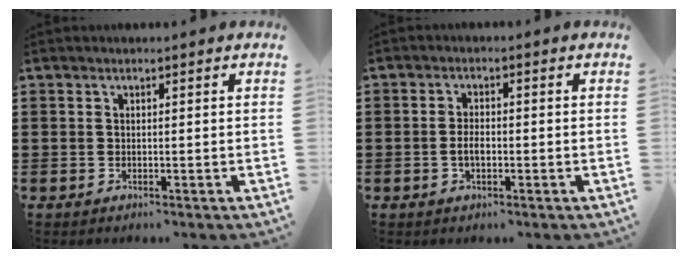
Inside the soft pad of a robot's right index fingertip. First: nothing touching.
{"total": 2.7, "force": [-0.5, 1.2, 2.3], "torque": [-0.051, 0.002, -0.011]}